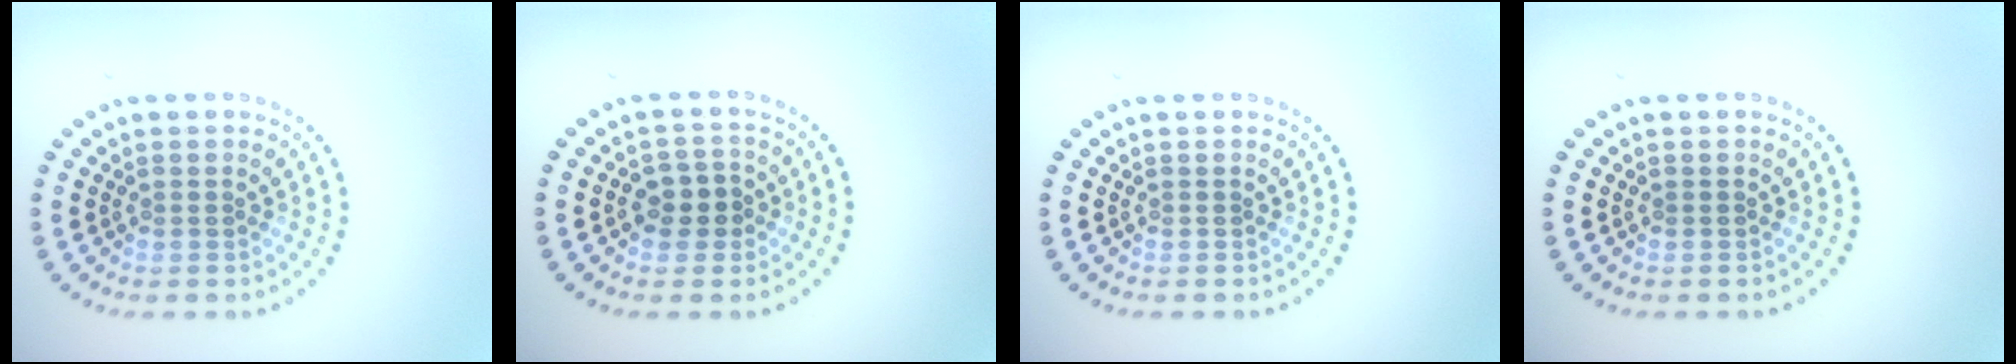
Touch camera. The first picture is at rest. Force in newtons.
{"total": 2.4, "press": 2.3, "slide": 0.7}
{"total": 0.0}
{"total": 0.0}